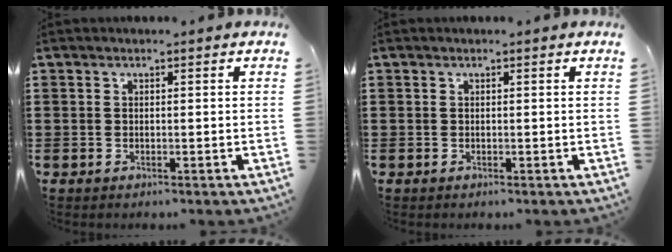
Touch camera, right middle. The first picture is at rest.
{"total": 0.0}